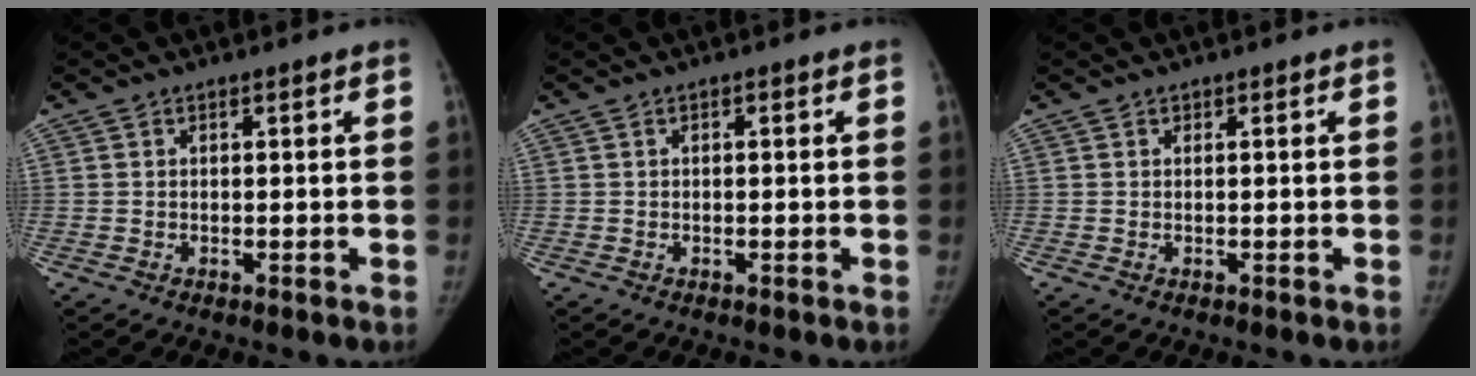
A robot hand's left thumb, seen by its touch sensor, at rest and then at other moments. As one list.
[{"total": 0.0}, {"total": 0.0}]